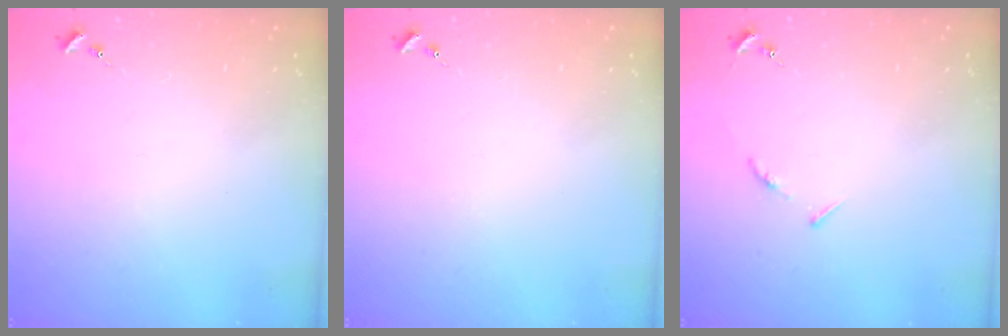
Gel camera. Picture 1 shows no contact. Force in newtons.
{"total": 0.0}
{"total": 4.5, "press": 4.4, "slide": 0.5}